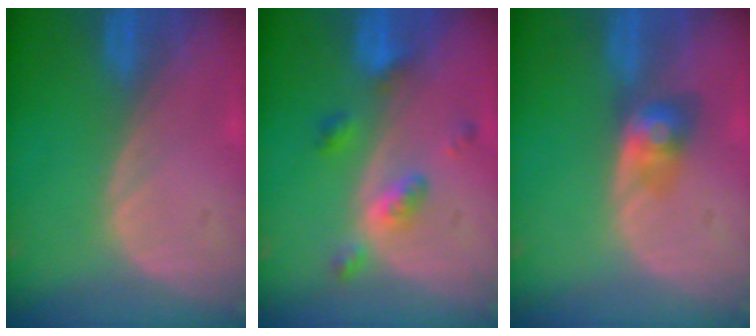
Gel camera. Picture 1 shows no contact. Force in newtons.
{"total": 5.1, "press": 4.6, "slide": 2.2}
{"total": 3.7, "press": 3.7, "slide": 0.2}